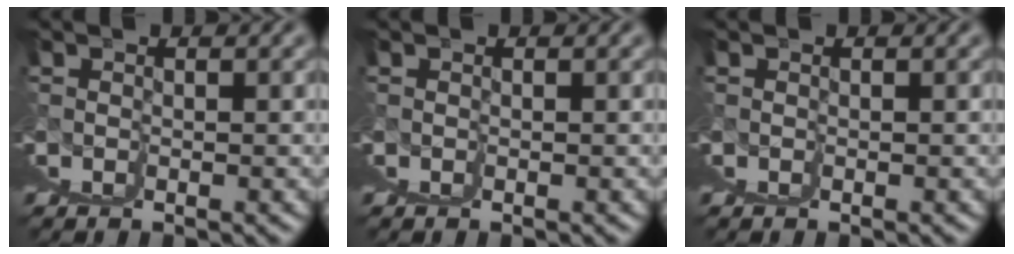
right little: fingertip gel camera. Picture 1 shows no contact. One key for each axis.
{"total": 0.0}
{"total": 0.0}